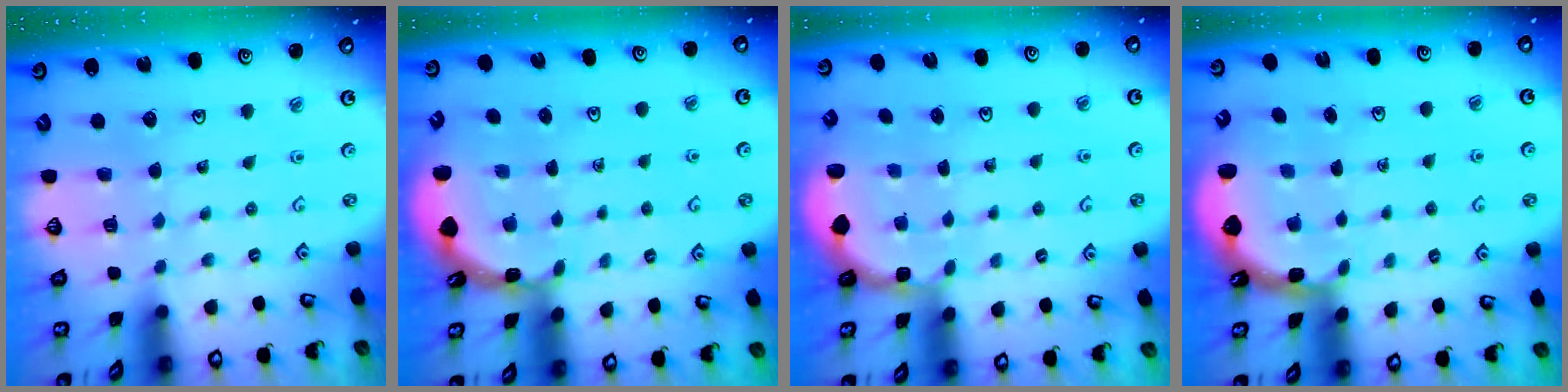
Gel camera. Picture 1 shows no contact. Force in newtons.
{"total": 1.9, "press": 1.9, "slide": 0.1}
{"total": 2.0, "press": 1.8, "slide": 0.7}
{"total": 2.4, "press": 1.7, "slide": 1.8}